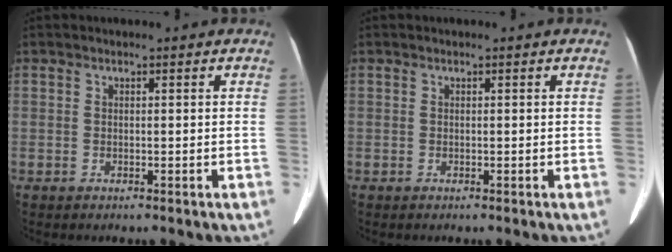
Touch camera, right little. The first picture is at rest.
{"total": 0.0}